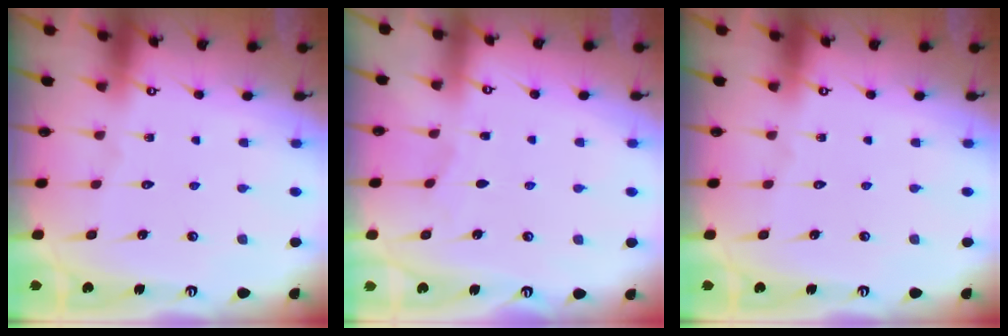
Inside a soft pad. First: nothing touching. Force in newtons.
{"total": 2.2, "press": 2.1, "slide": 0.3}
{"total": 0.0}